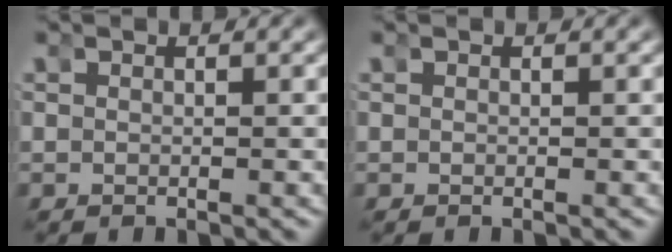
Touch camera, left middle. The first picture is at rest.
{"total": 0.0}